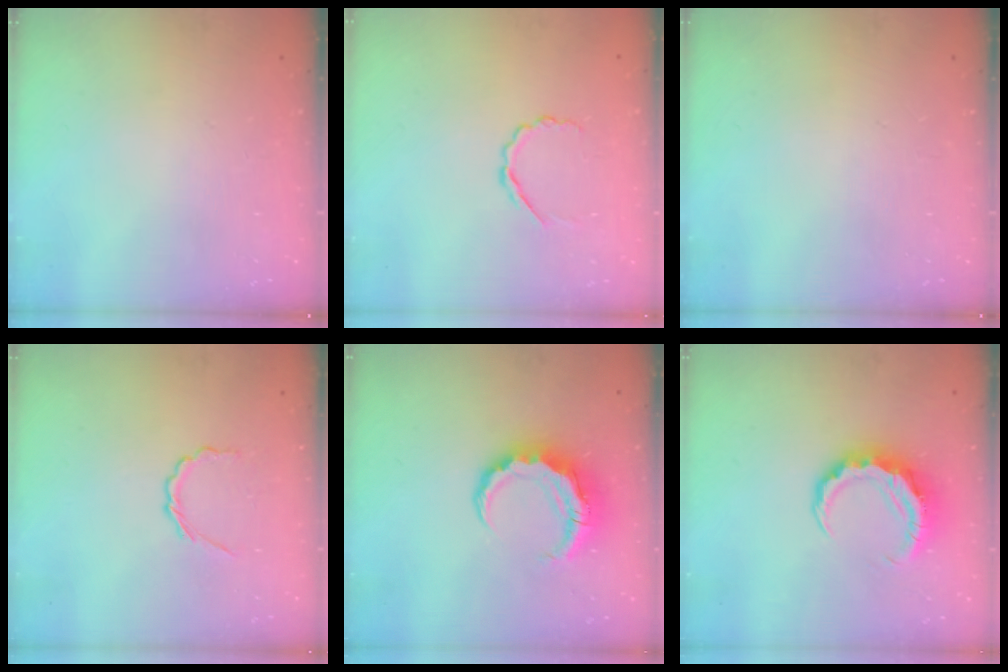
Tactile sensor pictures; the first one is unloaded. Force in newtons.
{"total": 3.5, "press": 3.3, "slide": 1.2}
{"total": 0.0}
{"total": 2.6, "press": 2.4, "slide": 1.0}
{"total": 8.2, "press": 8.1, "slide": 1.3}
{"total": 8.2, "press": 8.1, "slide": 1.4}